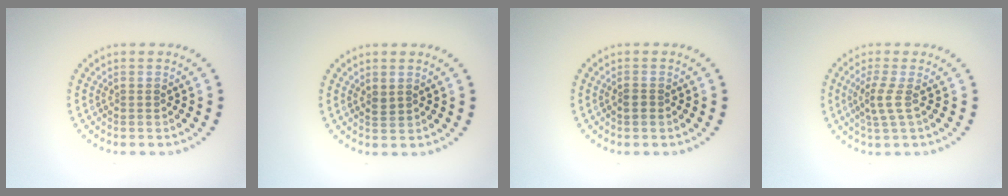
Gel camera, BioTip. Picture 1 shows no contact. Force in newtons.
{"total": 0.7, "press": 0.7, "slide": 0.3}
{"total": 0.9, "press": 0.8, "slide": 0.3}
{"total": 2.1, "press": 1.6, "slide": 1.5}